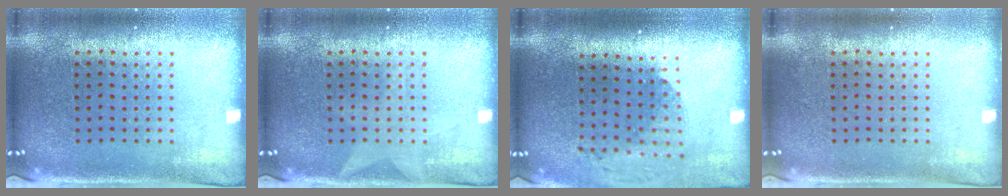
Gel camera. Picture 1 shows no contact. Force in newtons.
{"total": 0.8, "press": 0.8, "slide": 0.1}
{"total": 1.7, "press": 1.3, "slide": 1.1}
{"total": 0.0}